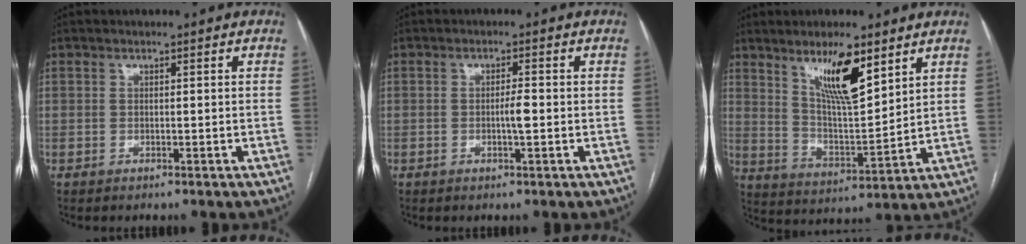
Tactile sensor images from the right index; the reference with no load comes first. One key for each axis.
{"total": 2.2, "fx": -0.4, "fy": 0.2, "fz": 2.2, "tx": -0.040, "ty": 0.000, "tz": -0.007}
{"total": 11.2, "fx": 6.8, "fy": 2.1, "fz": 8.6, "tx": -0.156, "ty": -0.009, "tz": 0.127}